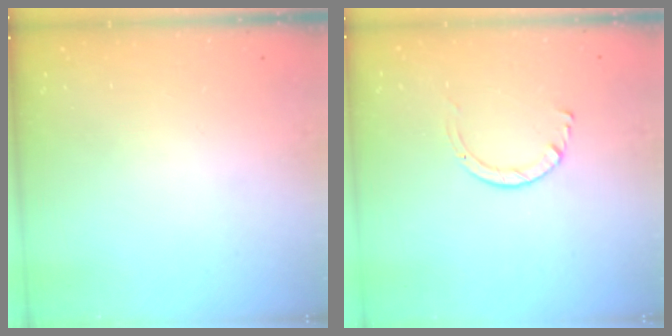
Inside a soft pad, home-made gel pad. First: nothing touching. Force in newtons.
{"total": 2.9, "press": 2.9, "slide": 0.2}